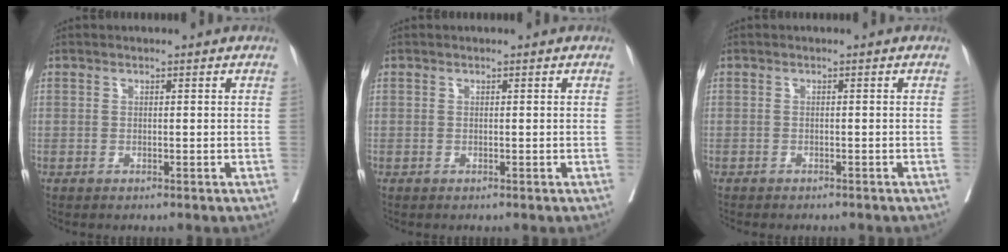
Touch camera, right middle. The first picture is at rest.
{"total": 0.0}
{"total": 3.7, "force": [-3.3, 0.8, 1.5], "torque": [-0.020, -0.005, -0.040]}